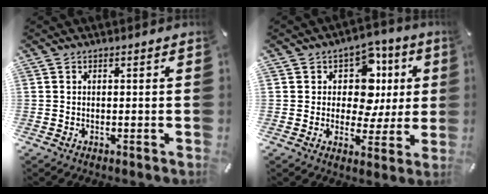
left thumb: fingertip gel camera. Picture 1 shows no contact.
{"total": 11.6, "force": [2.8, 9.2, 6.4], "torque": [-0.083, -0.017, 0.051]}